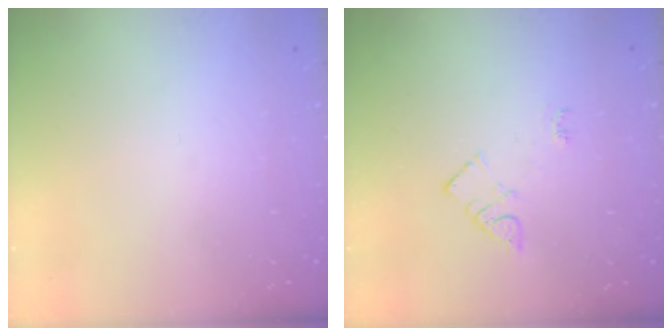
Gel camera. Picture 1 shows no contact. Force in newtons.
{"total": 4.5, "press": 4.5, "slide": 0.6}